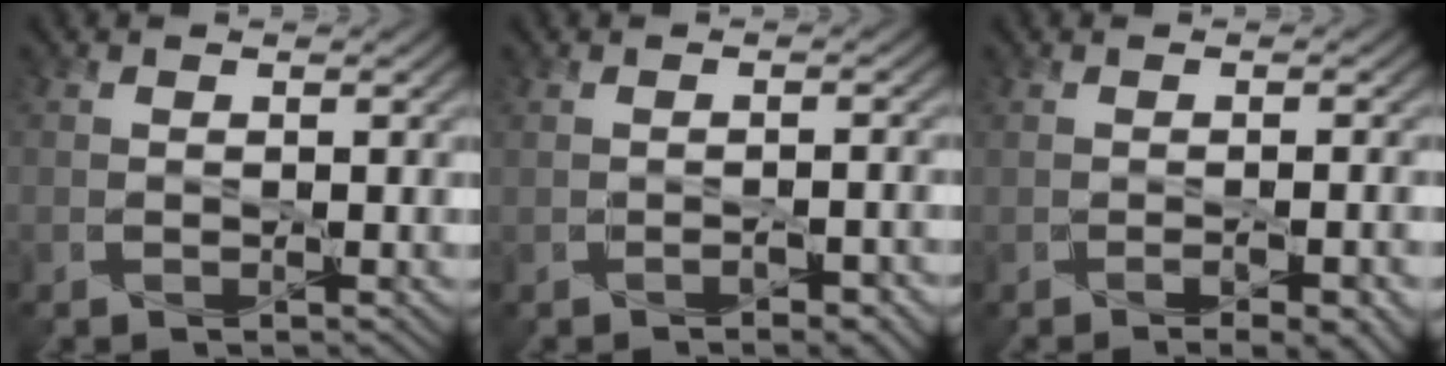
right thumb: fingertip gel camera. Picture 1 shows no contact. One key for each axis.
{"total": 2.5, "fx": -1.3, "fy": 0.9, "fz": 1.9, "tx": -0.031, "ty": -0.002, "tz": -0.016}
{"total": 4.7, "fx": -2.5, "fy": 1.5, "fz": 3.7, "tx": -0.049, "ty": -0.002, "tz": -0.021}